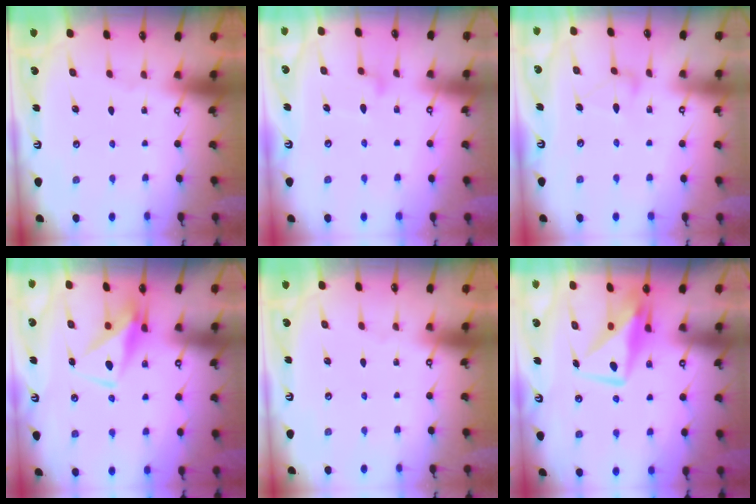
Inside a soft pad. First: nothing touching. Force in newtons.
{"total": 11.3, "press": 11.2, "slide": 0.6}
{"total": 8.7, "press": 8.7, "slide": 0.5}
{"total": 7.2, "press": 7.2, "slide": 0.9}
{"total": 0.0}
{"total": 10.4, "press": 10.4, "slide": 0.8}